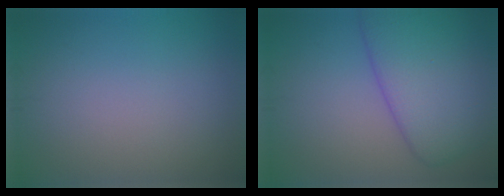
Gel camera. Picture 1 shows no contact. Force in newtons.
{"total": 7.8, "press": 7.8, "slide": 0.5}